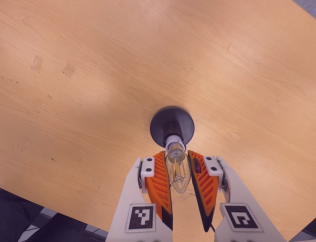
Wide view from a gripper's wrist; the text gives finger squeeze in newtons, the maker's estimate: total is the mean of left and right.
{"total": 13.7, "left": 14.5, "right": 13.0}